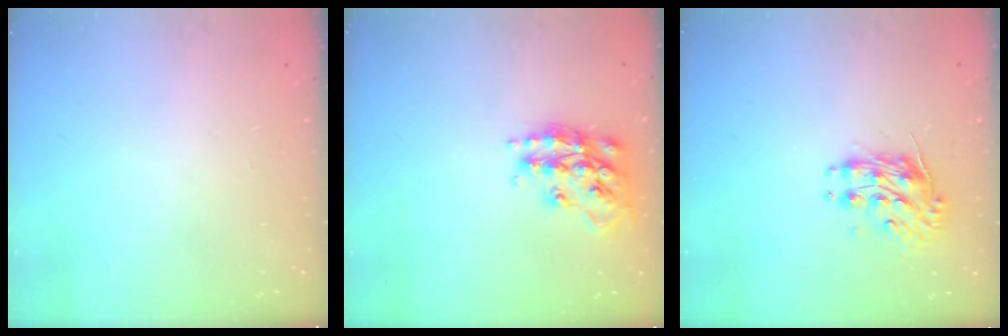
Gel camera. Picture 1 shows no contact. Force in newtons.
{"total": 17.2, "press": 17.2, "slide": 1.2}
{"total": 8.9, "press": 8.9, "slide": 0.3}